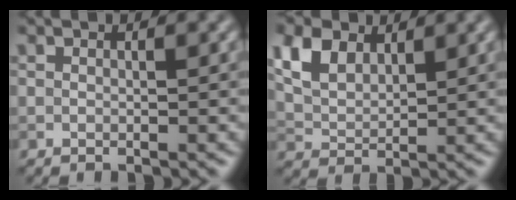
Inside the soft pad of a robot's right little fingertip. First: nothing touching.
{"total": 4.7, "force": [2.5, 2.9, 2.7], "torque": [-0.065, 0.004, 0.052]}